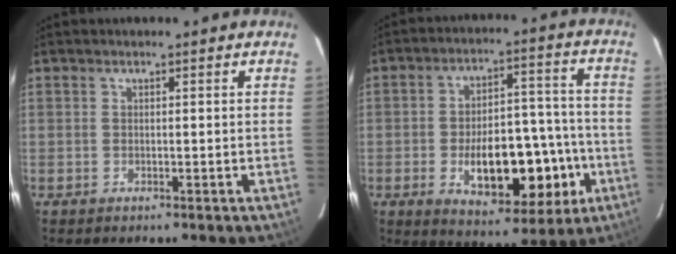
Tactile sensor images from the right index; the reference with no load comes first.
{"total": 16.1, "force": [-4.6, 7.2, 13.6], "torque": [-0.198, 0.020, -0.058]}